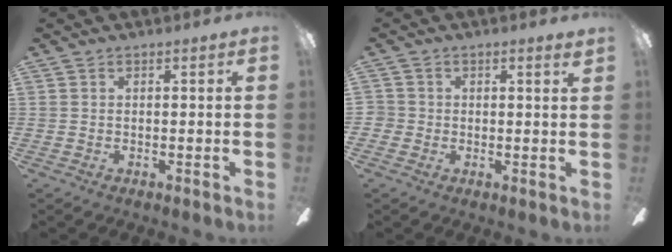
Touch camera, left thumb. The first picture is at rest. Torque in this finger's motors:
{"motor_torque": [-0.02, 0.07, -0.08, 0.24, 0.00]}